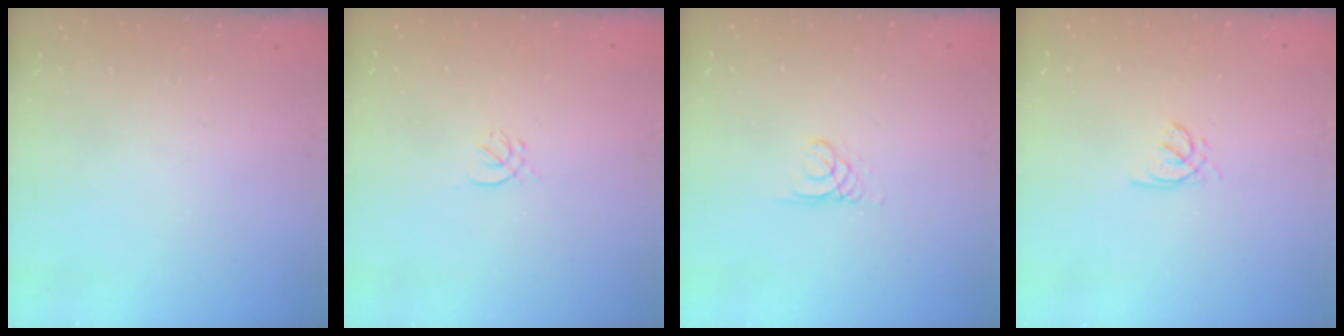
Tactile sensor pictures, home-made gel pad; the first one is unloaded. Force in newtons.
{"total": 0.7, "press": 0.5, "slide": 0.5}
{"total": 1.1, "press": 1.1, "slide": 0.1}
{"total": 1.5, "press": 1.5, "slide": 0.2}